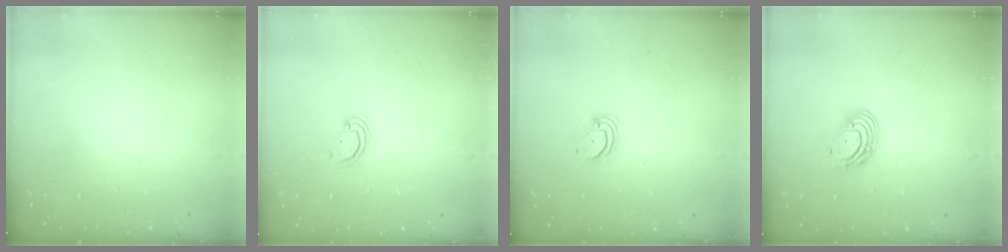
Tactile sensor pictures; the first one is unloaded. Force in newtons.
{"total": 2.5, "press": 2.5, "slide": 0.2}
{"total": 2.0, "press": 2.0, "slide": 0.1}
{"total": 8.8, "press": 8.6, "slide": 1.7}